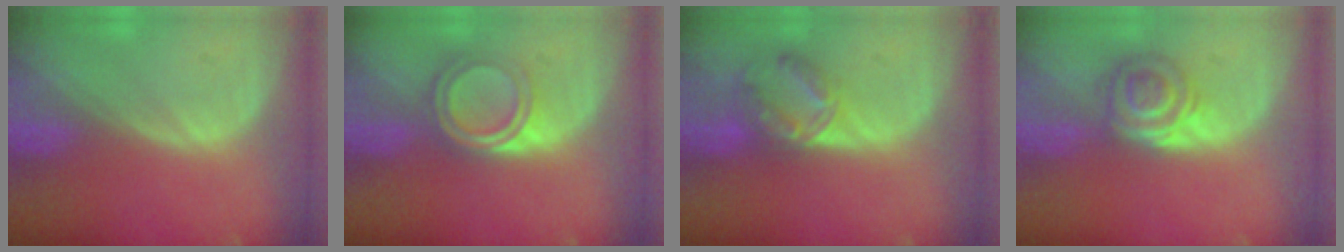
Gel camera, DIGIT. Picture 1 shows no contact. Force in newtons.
{"total": 5.2, "press": 4.8, "slide": 1.9}
{"total": 7.3, "press": 6.0, "slide": 4.0}
{"total": 6.0, "press": 5.6, "slide": 2.2}